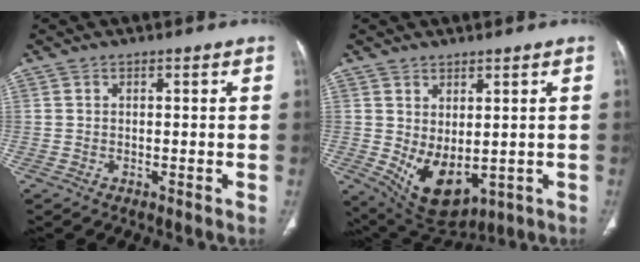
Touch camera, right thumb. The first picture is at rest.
{"total": 9.5, "force": [-0.6, 5.5, 7.8], "torque": [-0.118, -0.013, 0.021]}